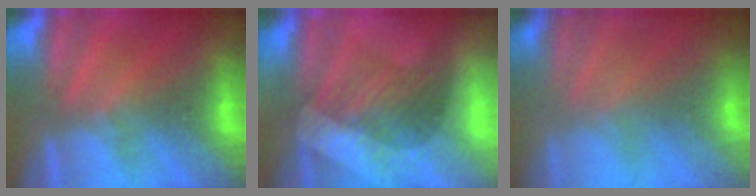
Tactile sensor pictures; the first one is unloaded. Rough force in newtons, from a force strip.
{"total": 3.2}
{"total": 6.9}